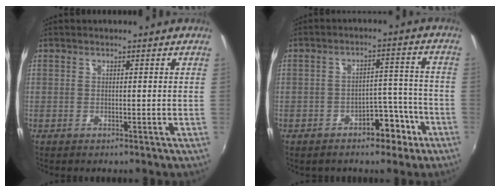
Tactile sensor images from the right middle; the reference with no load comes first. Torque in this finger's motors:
{"motor_torque": [1.07, -1.07, 0.17, 0.06]}